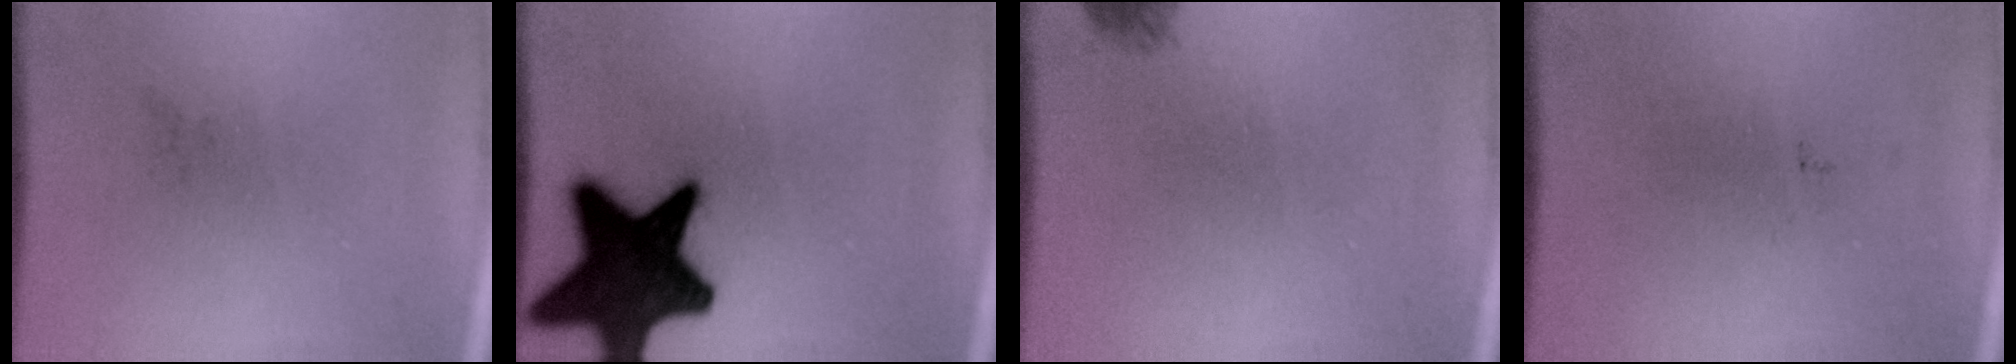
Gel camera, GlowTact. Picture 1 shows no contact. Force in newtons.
{"total": 19.4}
{"total": 1.2}
{"total": 0.0}